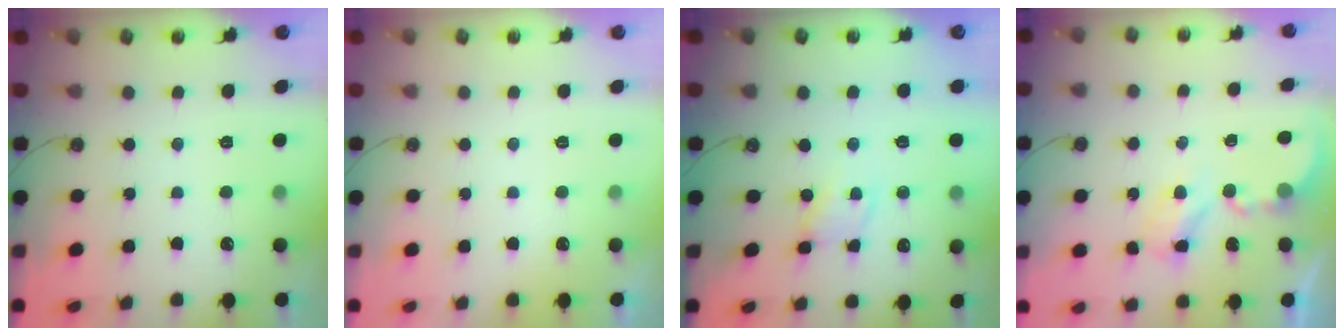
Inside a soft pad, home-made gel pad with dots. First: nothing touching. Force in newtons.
{"total": 0.0}
{"total": 2.1, "press": 2.1, "slide": 0.3}
{"total": 4.4, "press": 4.3, "slide": 0.7}